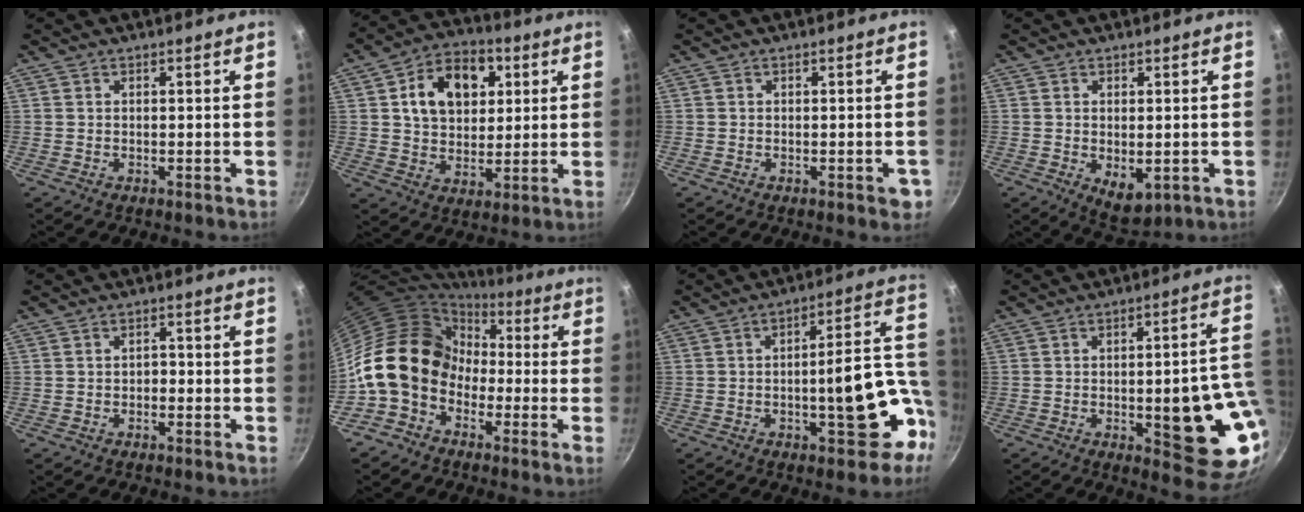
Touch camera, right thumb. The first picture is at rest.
{"total": 15.0, "force": [4.2, 10.8, 9.5], "torque": [-0.113, 0.004, 0.064]}
{"total": 2.6, "force": [-1.0, 1.2, 2.1], "torque": [-0.011, 0.004, -0.014]}
{"total": 5.8, "force": [-0.9, 3.3, 4.7], "torque": [-0.062, -0.013, -0.001]}
{"total": 1.5, "force": [-0.5, 1.1, 0.9], "torque": [-0.007, 0.011, -0.009]}
{"total": 14.8, "force": [-1.5, 11.8, 8.8], "torque": [-0.120, 0.037, -0.044]}
{"total": 16.0, "force": [-4.7, 6.3, 14.0], "torque": [-0.132, 0.052, -0.057]}
{"total": 18.3, "force": [-2.7, 6.4, 16.9], "torque": [-0.160, 0.010, -0.031]}